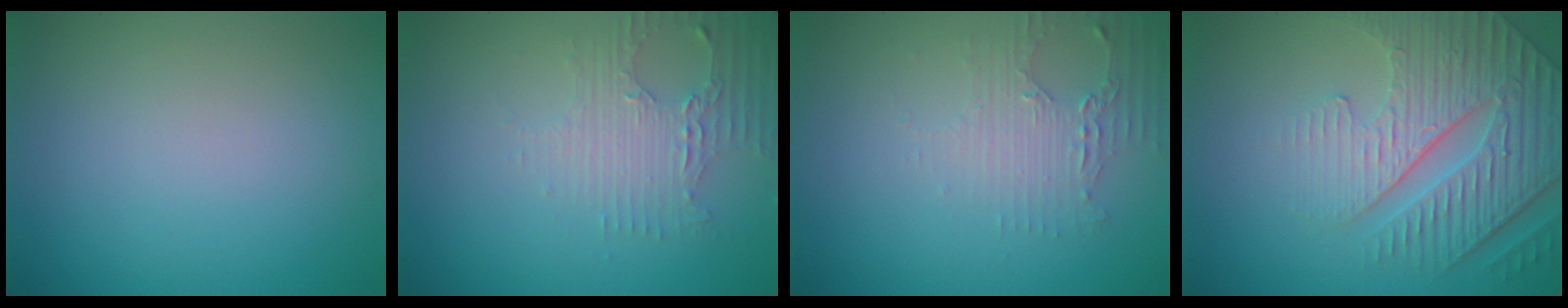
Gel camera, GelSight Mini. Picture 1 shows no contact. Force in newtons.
{"total": 3.0, "press": 2.5, "slide": 1.7}
{"total": 2.2, "press": 2.1, "slide": 0.6}
{"total": 5.1, "press": 4.7, "slide": 1.9}